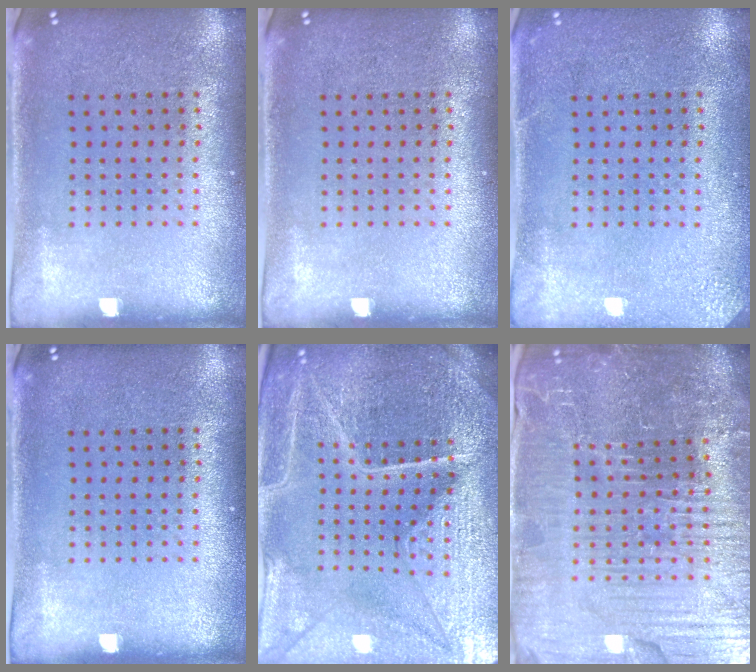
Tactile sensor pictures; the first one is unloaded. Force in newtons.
{"total": 0.0}
{"total": 2.5, "press": 2.4, "slide": 0.3}
{"total": 0.0}
{"total": 5.7, "press": 5.2, "slide": 2.2}
{"total": 6.7, "press": 6.0, "slide": 3.0}